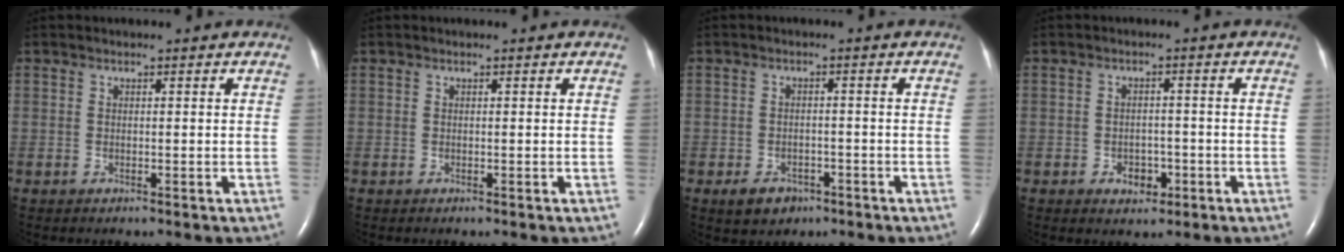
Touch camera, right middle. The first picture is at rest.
{"total": 0.0}
{"total": 3.9, "force": [-2.3, 2.6, 1.7], "torque": [-0.030, 0.002, -0.027]}
{"total": 3.2, "force": [-1.4, 2.3, 1.8], "torque": [-0.021, 0.005, -0.013]}